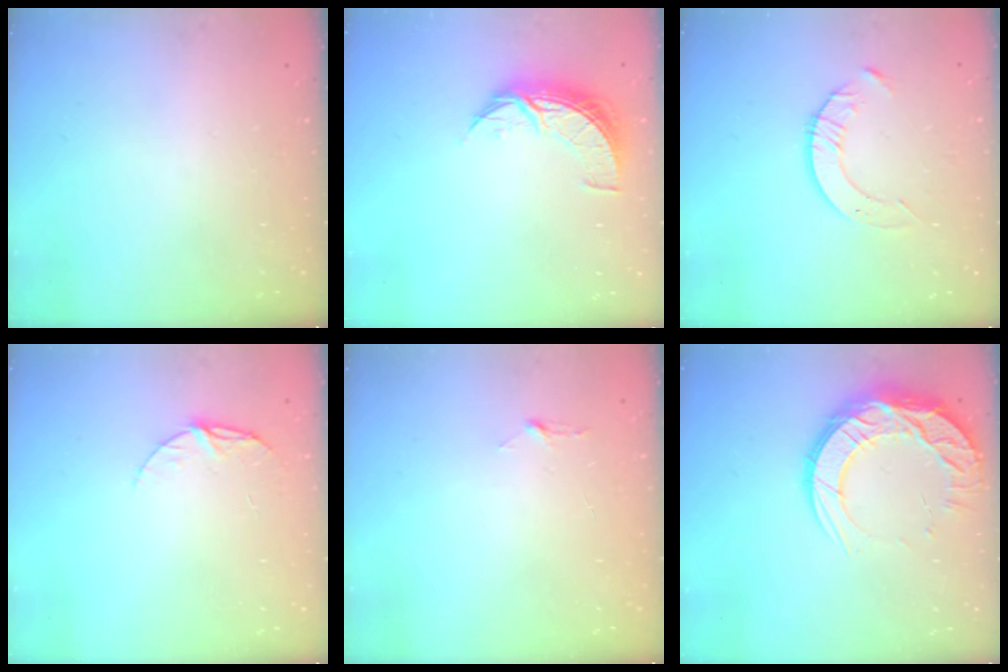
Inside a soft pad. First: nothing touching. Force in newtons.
{"total": 8.5, "press": 8.5, "slide": 0.5}
{"total": 4.7, "press": 4.6, "slide": 0.6}
{"total": 7.6, "press": 7.6, "slide": 0.6}
{"total": 2.9, "press": 2.9, "slide": 0.3}
{"total": 16.5, "press": 16.5, "slide": 1.4}